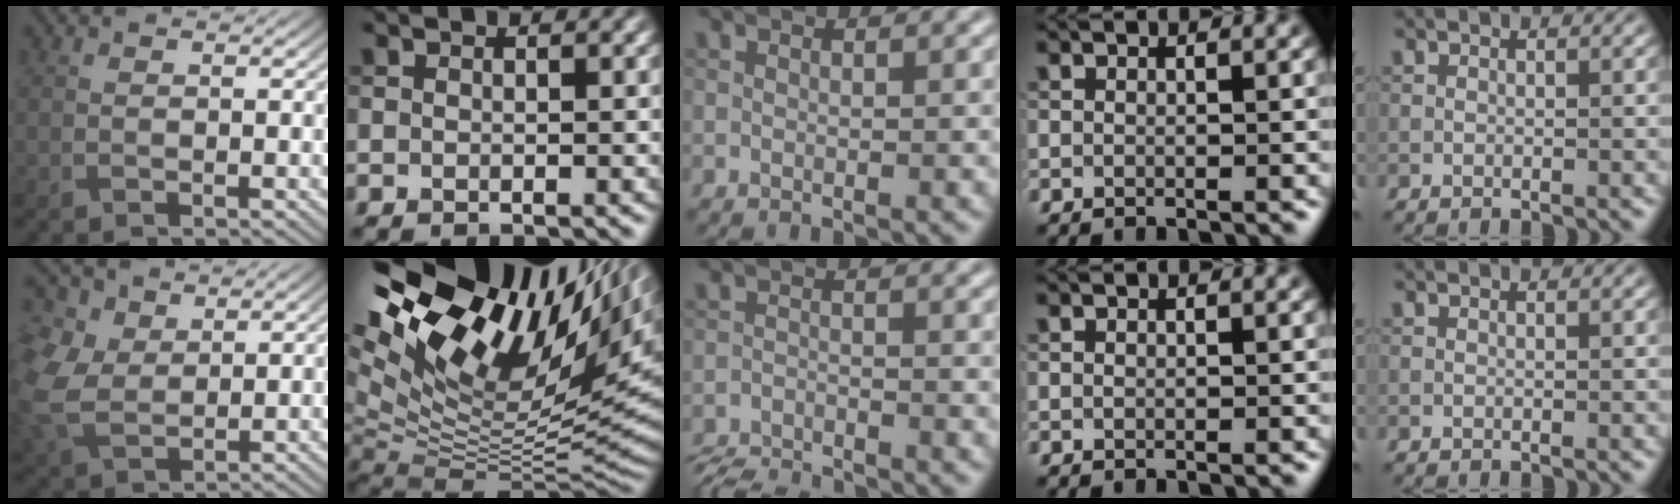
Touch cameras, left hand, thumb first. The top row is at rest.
{"thumb": {"total": 9.1, "force": [2.6, 6.6, 5.8], "torque": [-0.192, 0.006, 0.054]}, "index": {"total": 18.5, "force": [8.5, 7.3, 14.7], "torque": [-0.228, 0.033, 0.164]}, "middle": {"total": 4.7, "force": [-4.6, 0.5, 1.0], "torque": [-0.022, -0.018, -0.083]}}